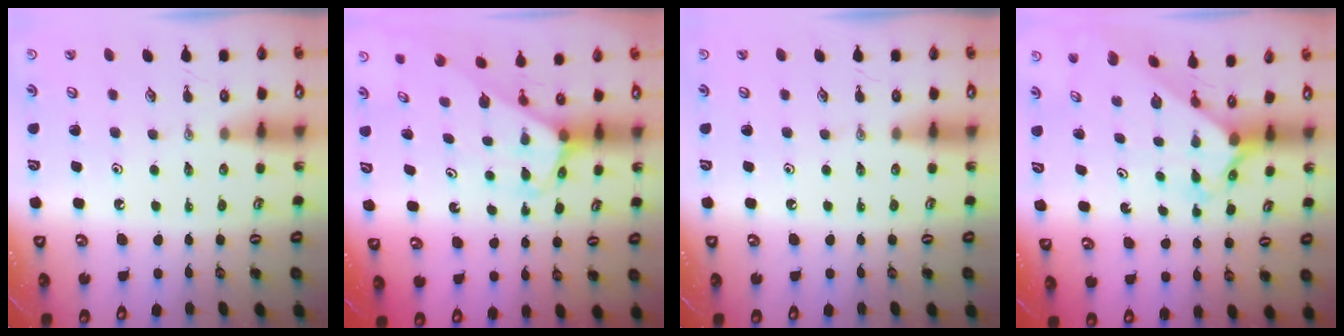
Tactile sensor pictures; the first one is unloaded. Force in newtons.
{"total": 2.7, "press": 2.7, "slide": 0.2}
{"total": 0.0}
{"total": 2.4, "press": 2.4, "slide": 0.2}